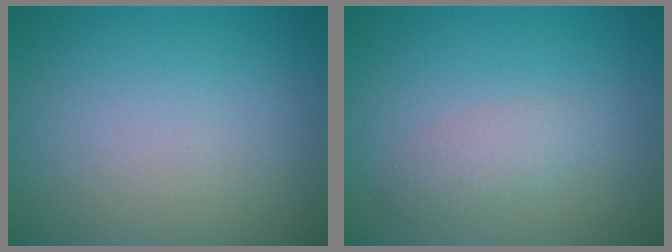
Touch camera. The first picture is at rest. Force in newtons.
{"total": 1.9, "press": 1.9, "slide": 0.1}